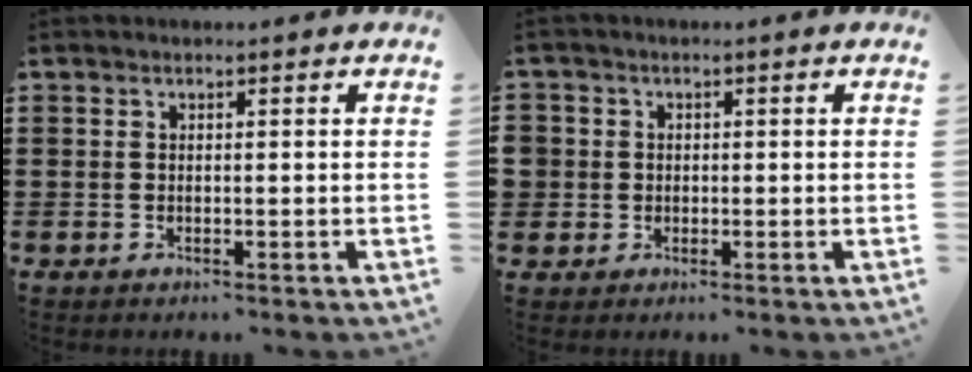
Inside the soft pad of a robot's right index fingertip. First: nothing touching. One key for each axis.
{"total": 2.2, "fx": -0.2, "fy": 2.2, "fz": 0.2, "tx": -0.014, "ty": 0.010, "tz": -0.007}